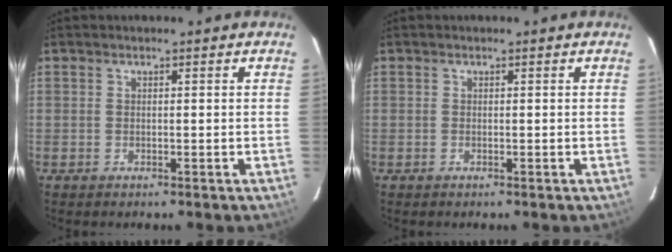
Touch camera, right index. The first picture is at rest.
{"total": 0.0}